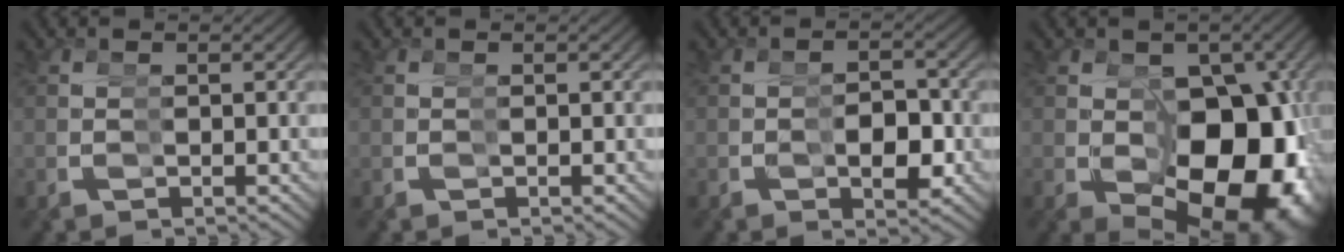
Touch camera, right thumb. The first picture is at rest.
{"total": 0.0}
{"total": 4.3, "force": [-1.0, 2.4, 3.4], "torque": [-0.046, -0.011, -0.014]}
{"total": 17.5, "force": [-2.3, 11.5, 13.0], "torque": [-0.192, -0.065, -0.009]}